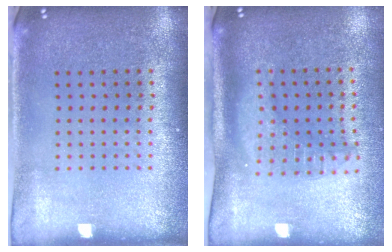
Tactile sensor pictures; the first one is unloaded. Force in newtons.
{"total": 1.9, "press": 1.6, "slide": 1.1}